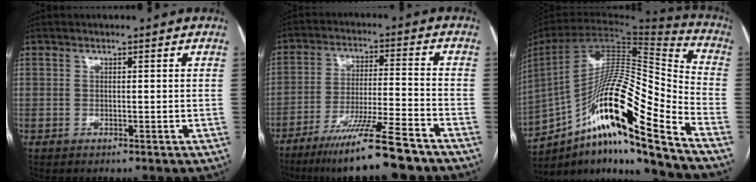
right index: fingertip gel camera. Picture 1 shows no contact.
{"total": 13.6, "force": [-10.2, -0.1, 9.0], "torque": [-0.157, -0.030, -0.172]}
{"total": 24.1, "force": [-14.6, 1.6, 19.1], "torque": [-0.325, 0.009, -0.258]}